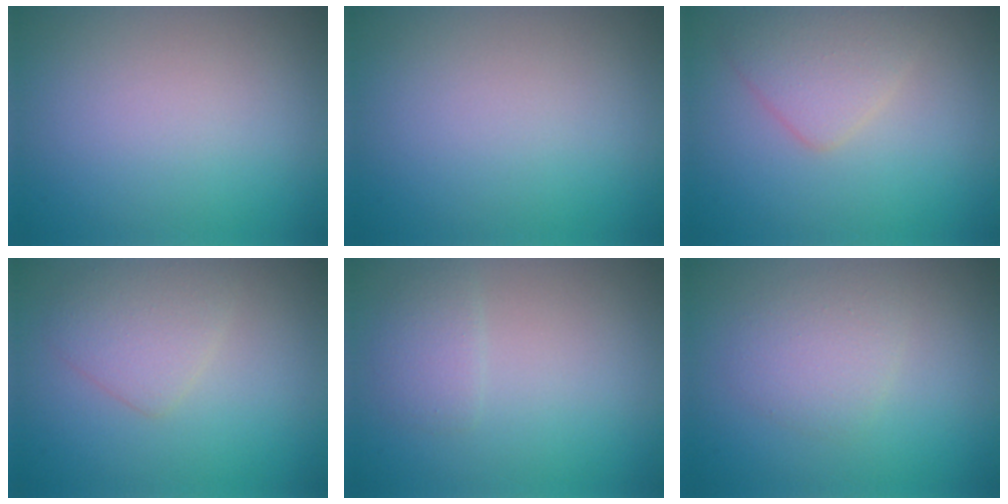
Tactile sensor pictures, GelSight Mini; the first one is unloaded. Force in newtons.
{"total": 0.0}
{"total": 3.0, "press": 3.0, "slide": 0.1}
{"total": 2.6, "press": 2.6, "slide": 0.0}
{"total": 1.5, "press": 1.5, "slide": 0.0}
{"total": 2.3, "press": 2.3, "slide": 0.2}